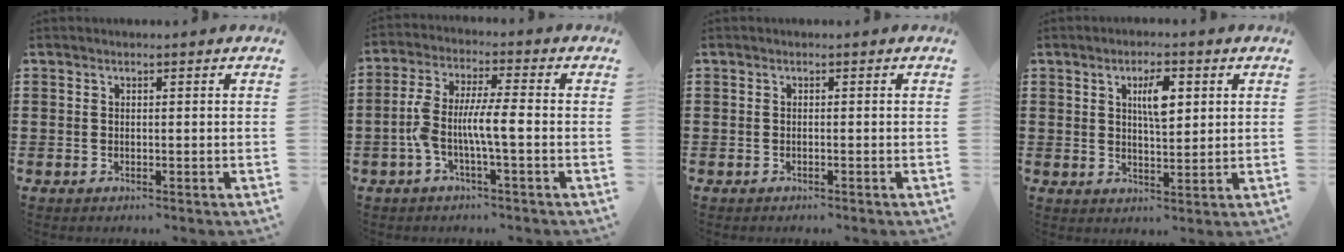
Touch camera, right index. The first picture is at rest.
{"total": 6.7, "force": [-1.8, 1.2, 6.3], "torque": [-0.140, -0.007, -0.043]}
{"total": 0.0}
{"total": 5.2, "force": [1.7, 1.9, 4.6], "torque": [-0.080, 0.003, 0.022]}